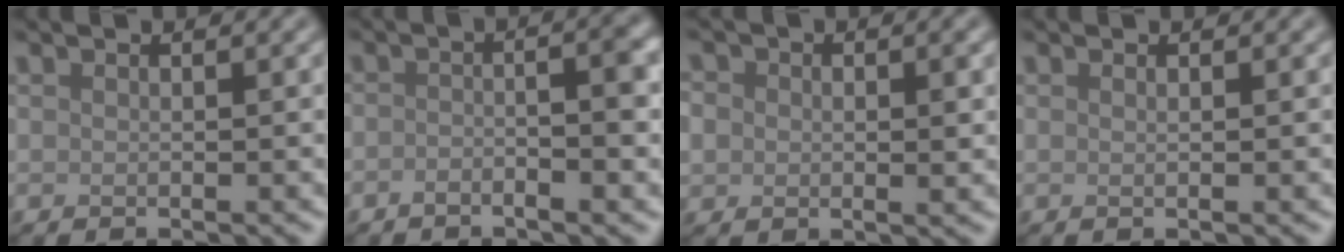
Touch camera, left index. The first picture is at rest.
{"total": 3.9, "force": [-1.4, 1.0, 3.5], "torque": [-0.054, 0.006, -0.028]}
{"total": 3.8, "force": [0.4, 3.0, 2.3], "torque": [-0.027, 0.003, -0.002]}
{"total": 0.7, "force": [0.2, 0.3, 0.6], "torque": [-0.004, 0.000, -0.002]}